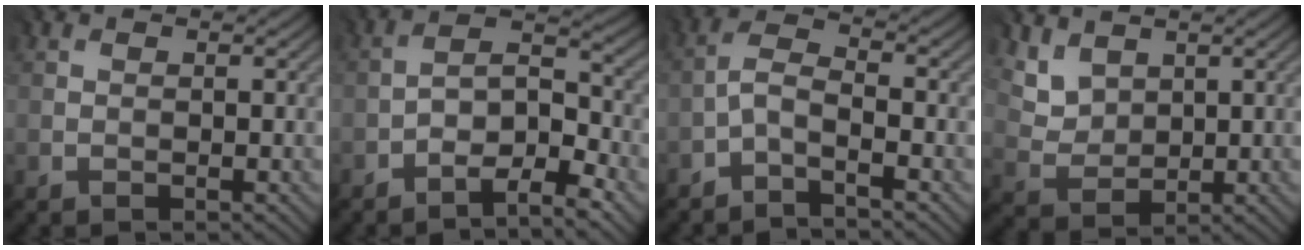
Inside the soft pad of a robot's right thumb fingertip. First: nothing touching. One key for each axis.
{"total": 8.3, "fx": -5.6, "fy": 2.9, "fz": 5.5, "tx": -0.080, "ty": 0.004, "tz": -0.101}
{"total": 3.5, "fx": -2.5, "fy": 0.9, "fz": 2.2, "tx": -0.048, "ty": 0.005, "tz": -0.061}
{"total": 4.8, "fx": 3.2, "fy": 3.2, "fz": 1.6, "tx": -0.061, "ty": -0.012, "tz": 0.077}